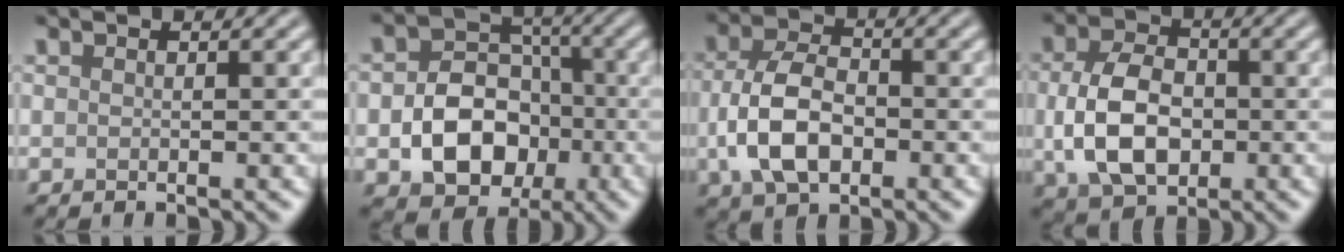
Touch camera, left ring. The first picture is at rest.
{"total": 7.5, "force": [-2.0, 5.8, 4.4], "torque": [-0.070, -0.008, -0.030]}
{"total": 6.5, "force": [-1.5, 3.9, 4.9], "torque": [-0.106, 0.001, -0.034]}
{"total": 7.1, "force": [-0.6, 4.7, 5.2], "torque": [-0.112, -0.003, -0.014]}